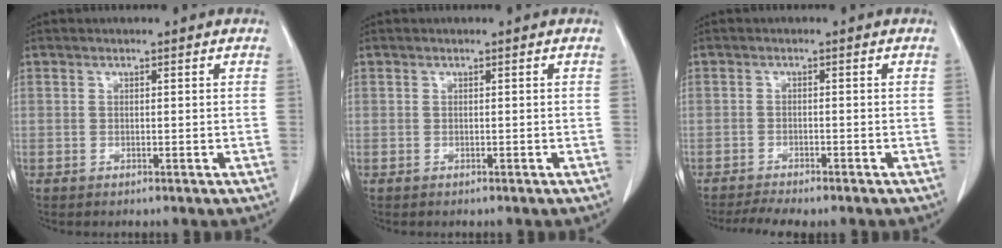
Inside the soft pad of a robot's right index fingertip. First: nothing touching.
{"total": 0.0}
{"total": 4.1, "force": [-3.5, 0.5, 2.2], "torque": [-0.037, -0.003, -0.052]}